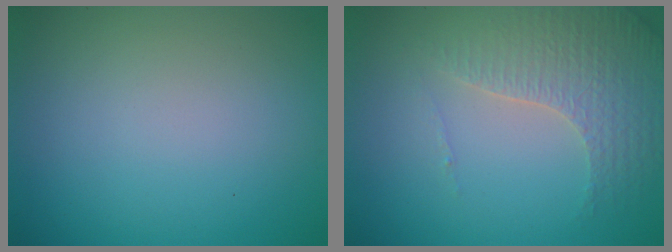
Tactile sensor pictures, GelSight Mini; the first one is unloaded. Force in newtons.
{"total": 4.4, "press": 3.3, "slide": 2.9}